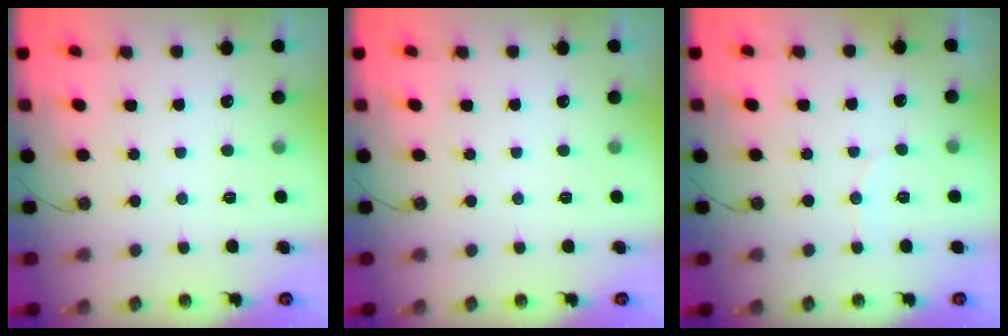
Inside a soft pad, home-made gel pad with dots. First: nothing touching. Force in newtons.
{"total": 0.0}
{"total": 3.1, "press": 3.1, "slide": 0.2}